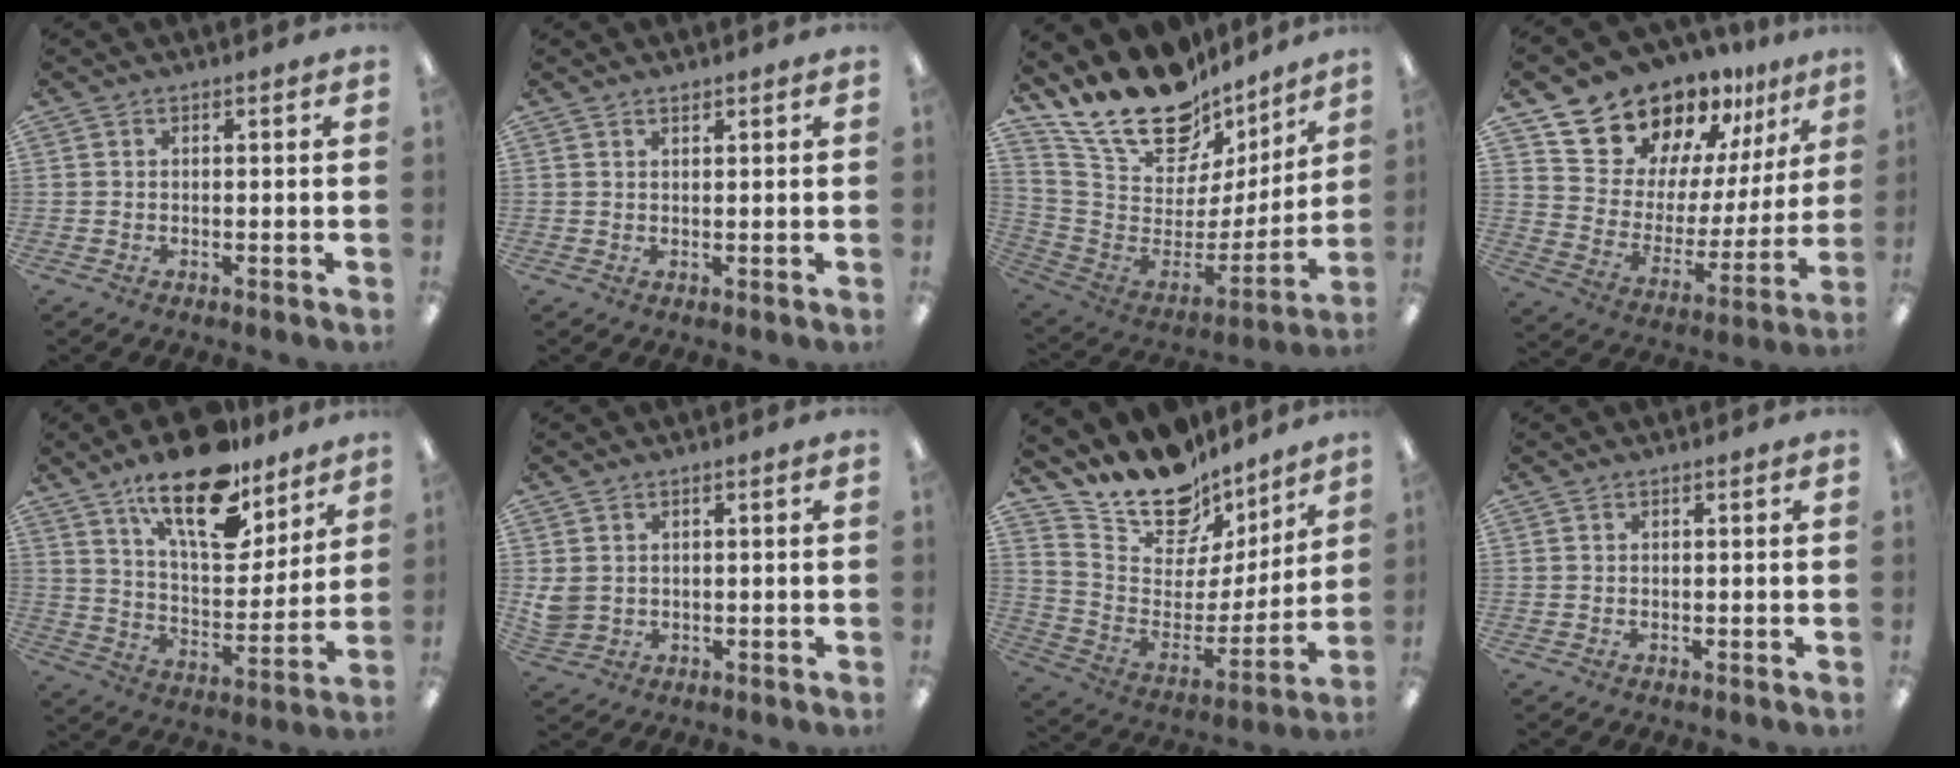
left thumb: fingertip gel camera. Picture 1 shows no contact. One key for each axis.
{"total": 1.0, "fx": 0.9, "fy": 0.2, "fz": 0.2, "tx": -0.004, "ty": -0.001, "tz": 0.017}
{"total": 22.5, "fx": 17.4, "fy": 11.1, "fz": 9.1, "tx": -0.167, "ty": -0.126, "tz": 0.321}
{"total": 16.9, "fx": 15.2, "fy": 7.1, "fz": 2.1, "tx": -0.064, "ty": -0.135, "tz": 0.281}
{"total": 20.4, "fx": 14.4, "fy": 8.1, "fz": 12.0, "tx": -0.195, "ty": -0.084, "tz": 0.245}
{"total": 3.3, "fx": 1.2, "fy": 2.8, "fz": 1.4, "tx": -0.029, "ty": 0.004, "tz": 0.025}
{"total": 17.7, "fx": 14.9, "fy": 8.2, "fz": 4.9, "tx": -0.108, "ty": -0.122, "tz": 0.271}
{"total": 0.0}